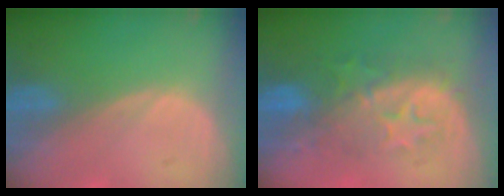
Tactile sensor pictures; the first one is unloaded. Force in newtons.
{"total": 8.4, "press": 8.3, "slide": 1.2}